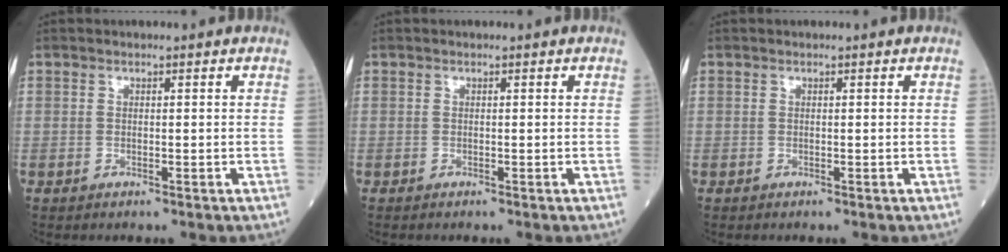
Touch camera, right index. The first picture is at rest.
{"total": 0.0}
{"total": 0.0}